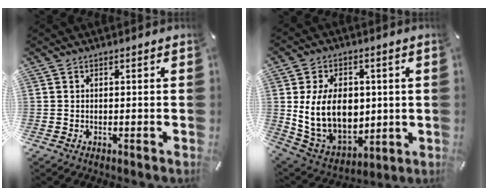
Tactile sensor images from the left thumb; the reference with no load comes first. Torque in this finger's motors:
{"motor_torque": [1.85, 1.86, 1.24, -0.80, 0.24]}